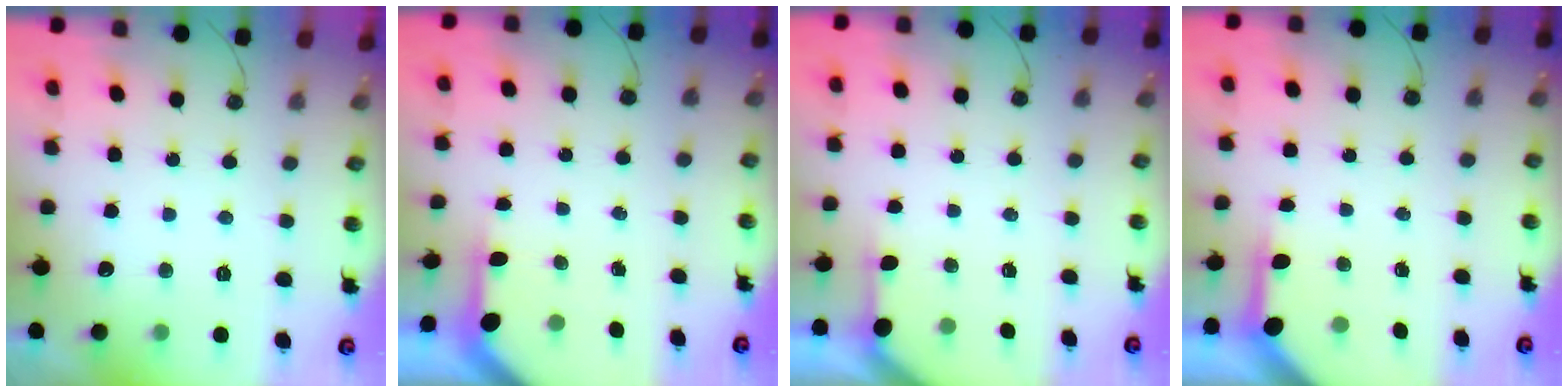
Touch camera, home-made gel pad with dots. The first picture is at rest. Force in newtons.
{"total": 3.1, "press": 3.1, "slide": 0.2}
{"total": 1.7, "press": 1.7, "slide": 0.2}
{"total": 4.0, "press": 4.0, "slide": 0.3}